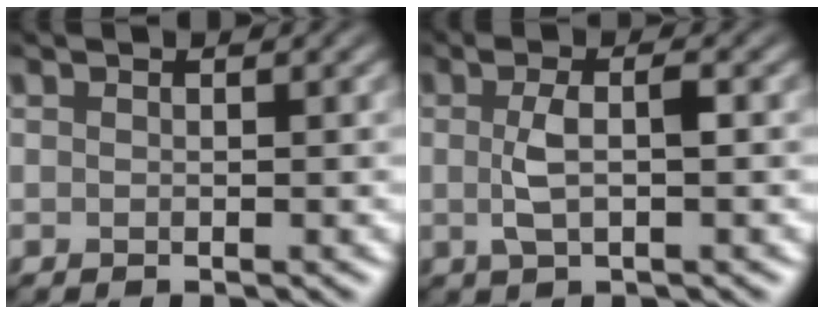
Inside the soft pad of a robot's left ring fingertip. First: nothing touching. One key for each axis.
{"total": 2.8, "fx": 0.1, "fy": 0.9, "fz": 2.7, "tx": -0.059, "ty": 0.000, "tz": 0.000}